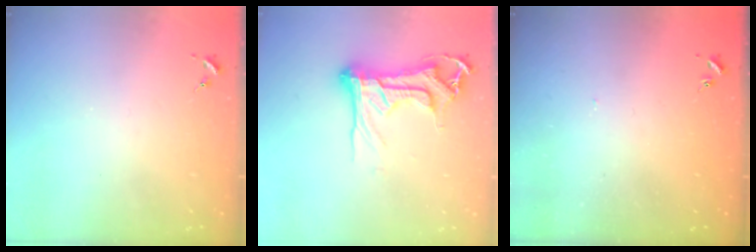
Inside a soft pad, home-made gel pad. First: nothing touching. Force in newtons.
{"total": 15.8, "press": 15.7, "slide": 1.5}
{"total": 1.2, "press": 1.1, "slide": 0.1}